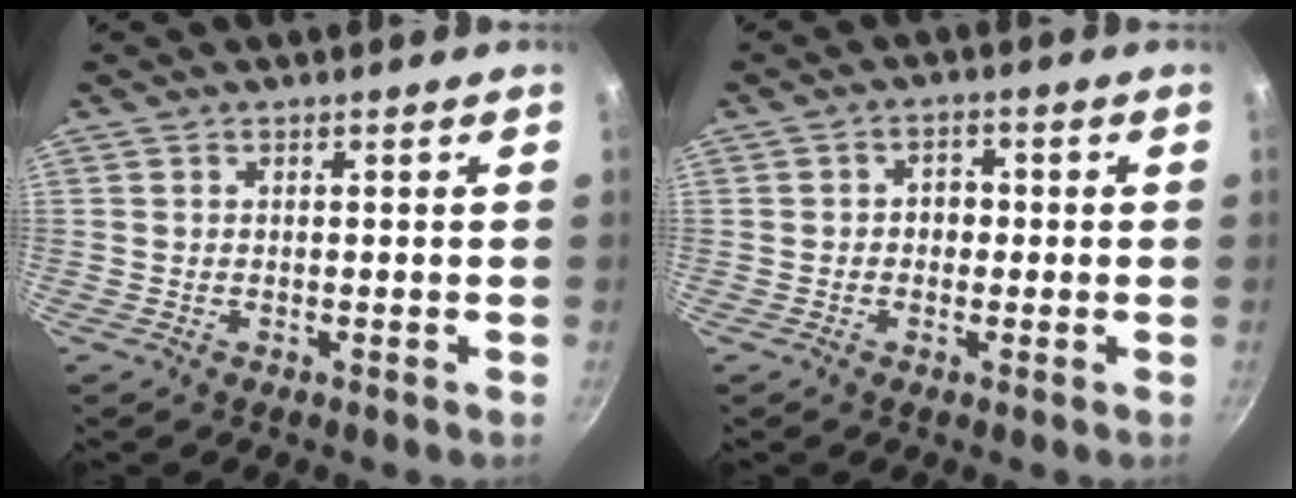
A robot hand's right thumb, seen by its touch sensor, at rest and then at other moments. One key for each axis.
{"total": 3.4, "fx": -0.3, "fy": 2.8, "fz": 1.8, "tx": -0.004, "ty": 0.010, "tz": -0.008}